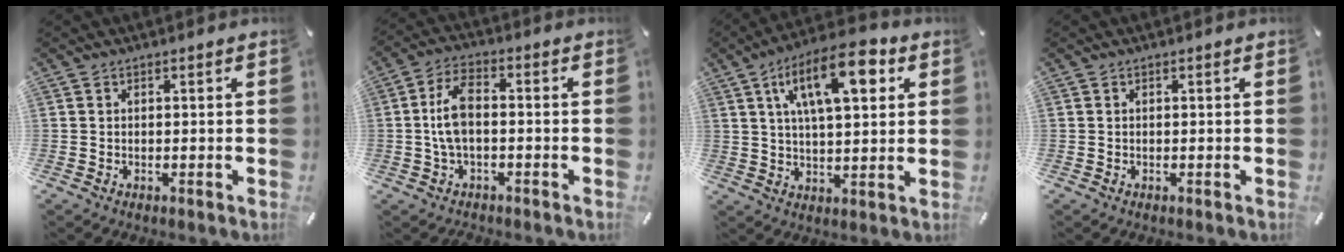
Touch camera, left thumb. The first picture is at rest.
{"total": 7.5, "force": [-0.7, 3.9, 6.4], "torque": [-0.136, 0.010, -0.017]}
{"total": 15.9, "force": [7.0, 6.9, 12.5], "torque": [-0.192, -0.017, 0.114]}
{"total": 0.0}